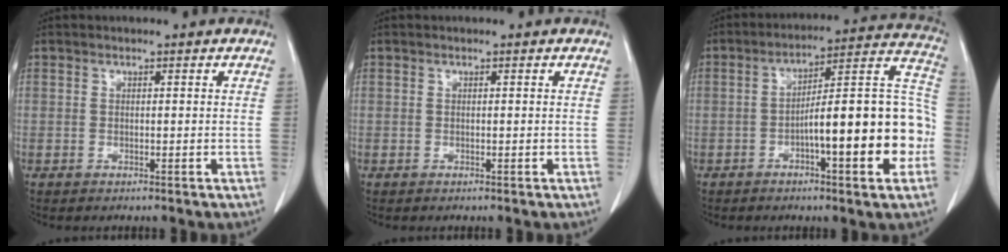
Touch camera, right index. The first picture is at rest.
{"total": 0.0}
{"total": 17.9, "force": [-4.5, 2.8, 17.1], "torque": [-0.215, 0.034, -0.062]}